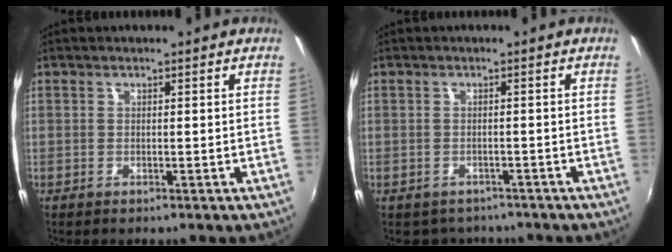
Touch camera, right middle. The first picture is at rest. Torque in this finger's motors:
{"motor_torque": [0.37, -0.40, -0.01, -0.01]}